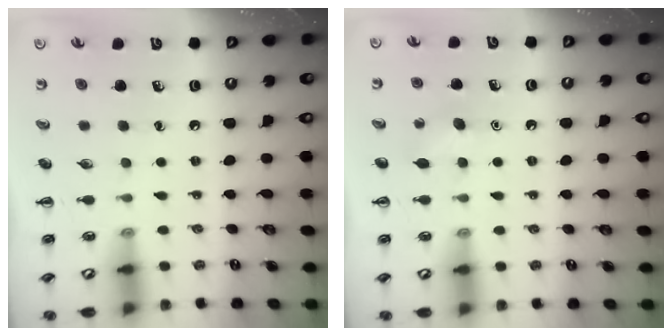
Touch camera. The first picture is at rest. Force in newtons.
{"total": 4.0, "press": 3.8, "slide": 1.1}